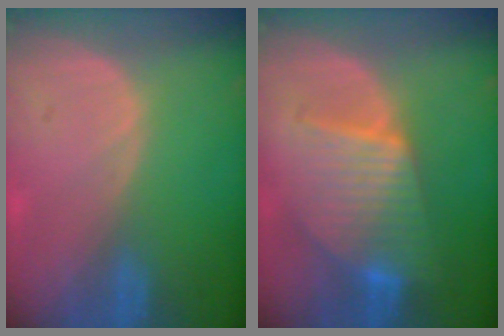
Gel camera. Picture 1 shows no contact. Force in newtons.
{"total": 8.4, "press": 8.4, "slide": 0.5}